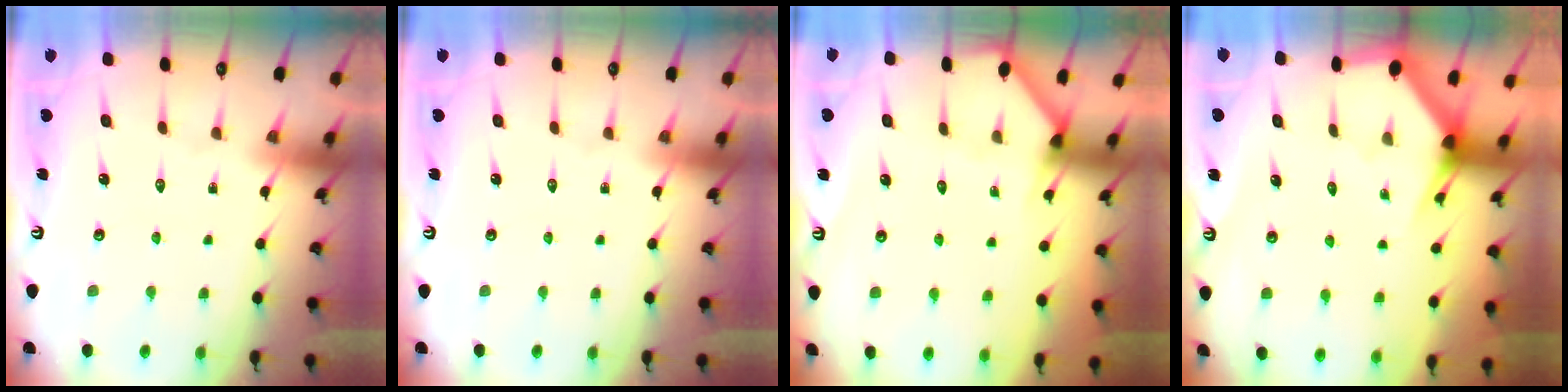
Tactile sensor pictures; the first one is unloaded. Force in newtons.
{"total": 0.0}
{"total": 2.3, "press": 2.3, "slide": 0.1}
{"total": 3.1, "press": 3.1, "slide": 0.1}